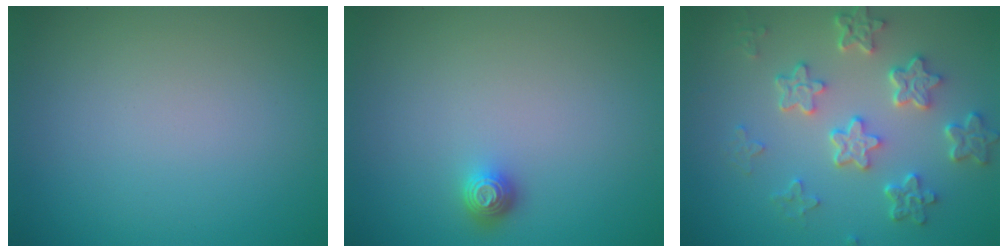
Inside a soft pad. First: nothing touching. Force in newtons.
{"total": 1.3, "press": 1.1, "slide": 0.7}
{"total": 5.4, "press": 4.0, "slide": 3.6}